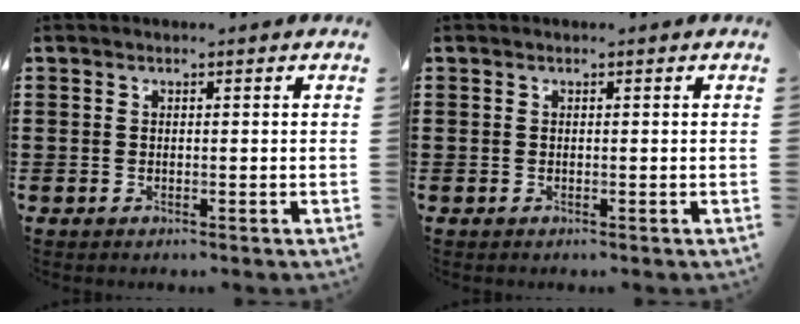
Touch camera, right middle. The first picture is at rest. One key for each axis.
{"total": 0.0}